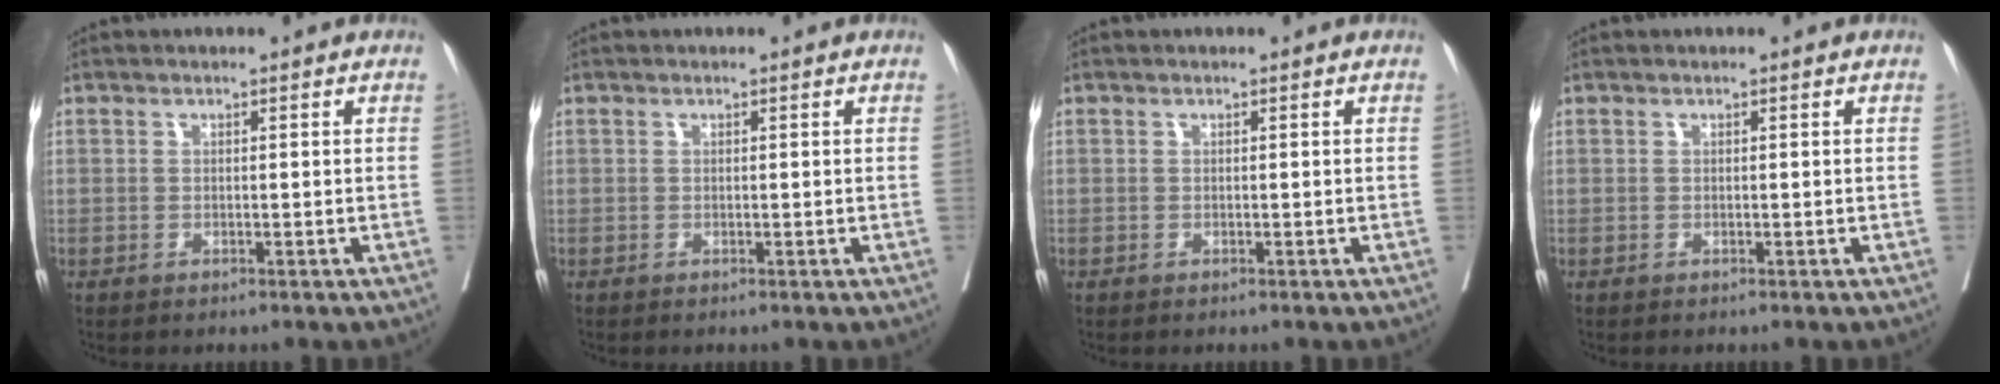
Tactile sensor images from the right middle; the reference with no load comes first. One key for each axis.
{"total": 0.0}
{"total": 0.0}
{"total": 0.0}